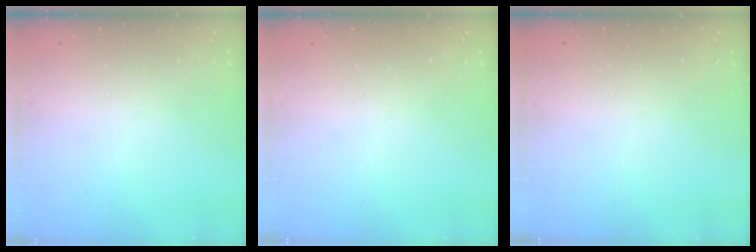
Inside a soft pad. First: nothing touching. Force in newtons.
{"total": 0.0}
{"total": 0.0}